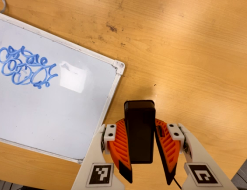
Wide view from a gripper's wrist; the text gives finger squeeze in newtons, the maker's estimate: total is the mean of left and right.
{"total": 9.6, "left": 8.5, "right": 10.7}